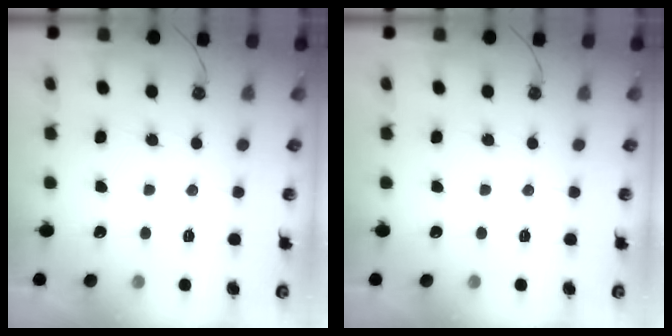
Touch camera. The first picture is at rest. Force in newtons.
{"total": 0.0}